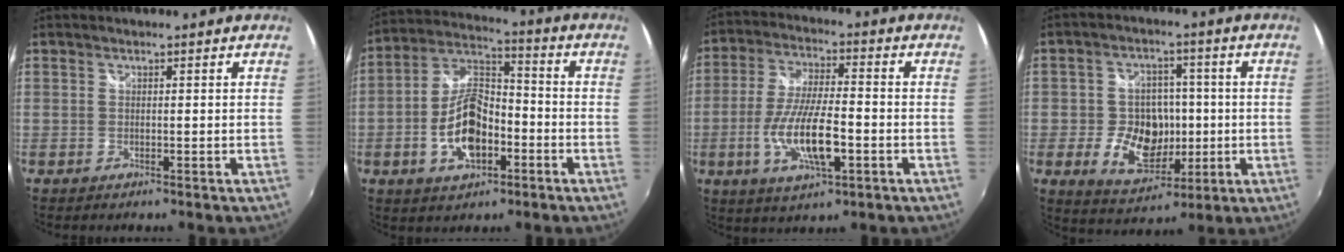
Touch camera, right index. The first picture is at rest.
{"total": 12.5, "force": [-4.3, 6.4, 9.8], "torque": [-0.199, 0.018, -0.072]}
{"total": 13.0, "force": [-3.8, 3.7, 11.8], "torque": [-0.237, -0.011, -0.069]}
{"total": 11.6, "force": [-2.4, 9.0, 6.9], "torque": [-0.153, 0.009, -0.028]}